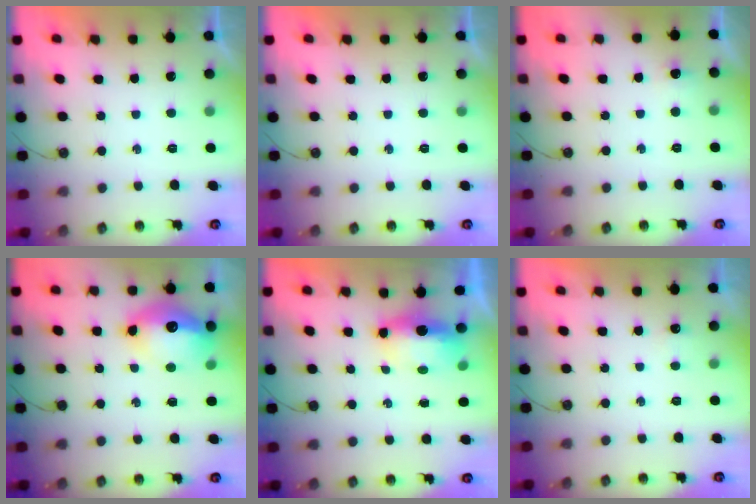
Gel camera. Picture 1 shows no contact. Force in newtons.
{"total": 0.0}
{"total": 3.0, "press": 2.8, "slide": 1.0}
{"total": 14.1, "press": 14.1, "slide": 1.3}
{"total": 15.7, "press": 8.7, "slide": 13.1}
{"total": 1.9, "press": 1.9, "slide": 0.3}